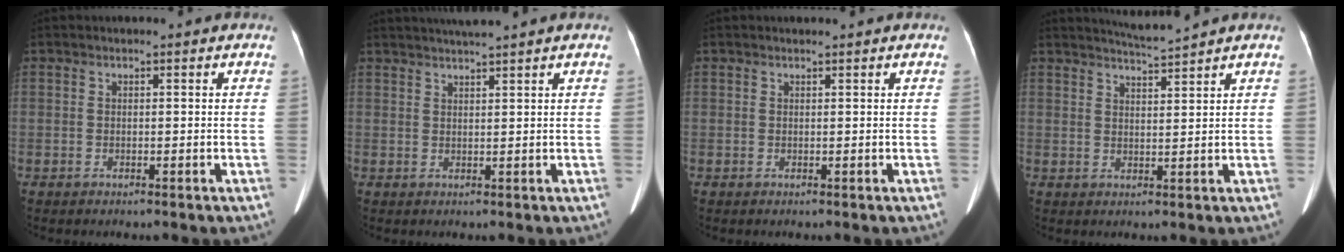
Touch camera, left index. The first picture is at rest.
{"total": 4.2, "force": [3.8, -1.0, 1.7], "torque": [-0.024, 0.017, 0.064]}
{"total": 0.7, "force": [0.7, 0.0, 0.2], "torque": [-0.007, 0.006, 0.013]}
{"total": 3.6, "force": [3.4, -1.3, 0.3], "torque": [-0.008, -0.006, 0.064]}